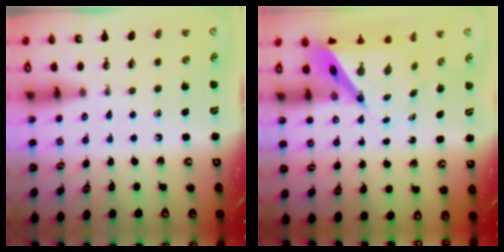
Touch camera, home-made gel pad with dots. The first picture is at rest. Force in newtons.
{"total": 6.8, "press": 6.7, "slide": 0.6}